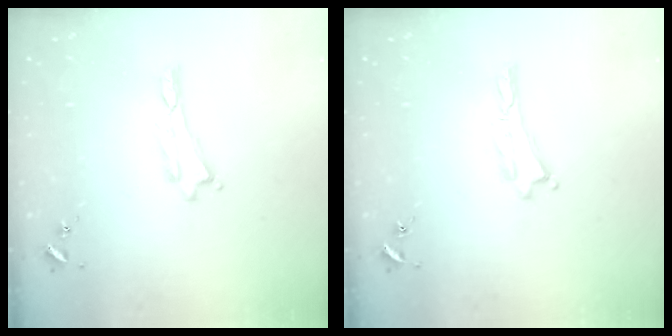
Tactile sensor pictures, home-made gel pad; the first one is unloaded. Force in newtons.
{"total": 0.0}